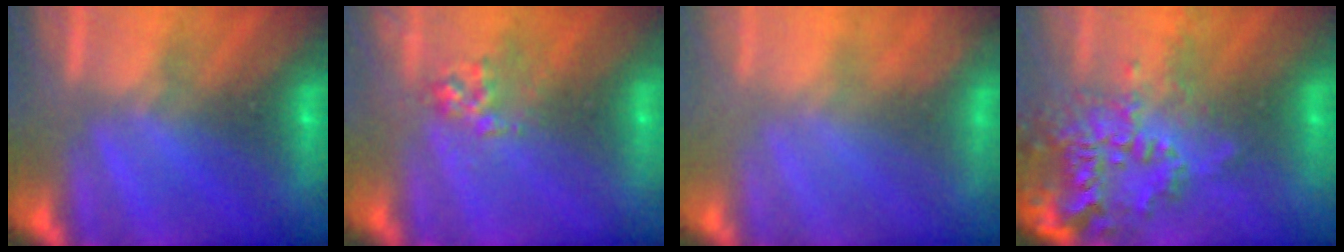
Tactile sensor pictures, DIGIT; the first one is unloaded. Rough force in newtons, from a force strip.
{"total": 2.6}
{"total": 1.0}
{"total": 8.3}